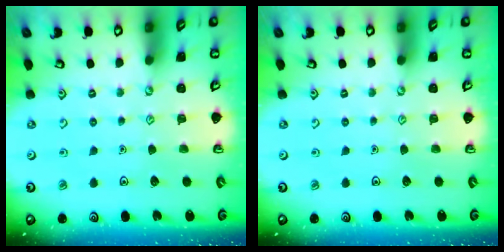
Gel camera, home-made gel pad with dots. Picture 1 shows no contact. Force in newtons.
{"total": 0.0}